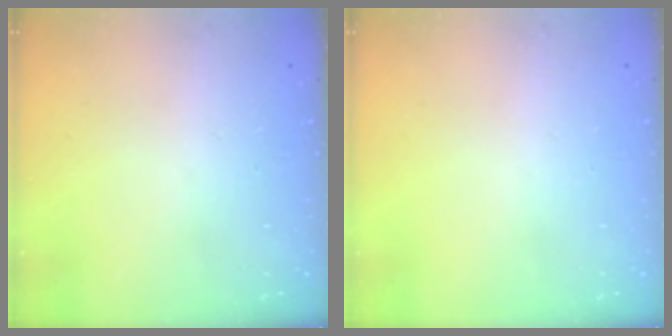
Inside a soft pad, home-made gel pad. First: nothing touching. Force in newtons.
{"total": 0.0}